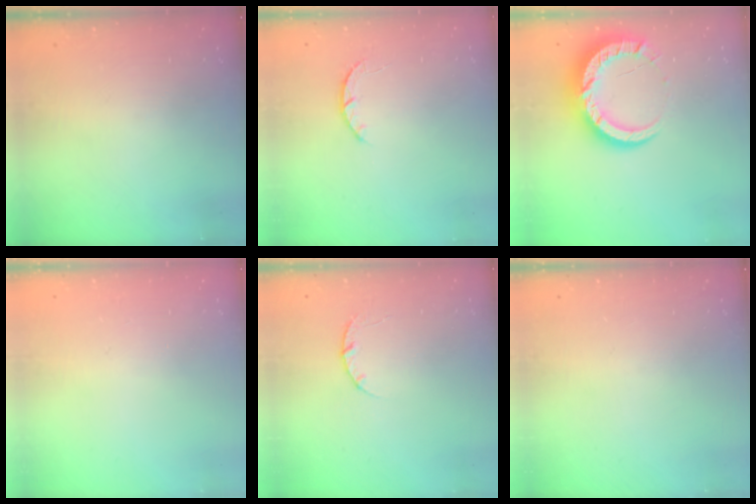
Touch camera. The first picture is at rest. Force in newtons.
{"total": 2.6, "press": 2.5, "slide": 0.4}
{"total": 13.4, "press": 13.4, "slide": 1.1}
{"total": 2.6, "press": 2.6, "slide": 0.2}
{"total": 3.6, "press": 3.5, "slide": 0.5}
{"total": 0.0}